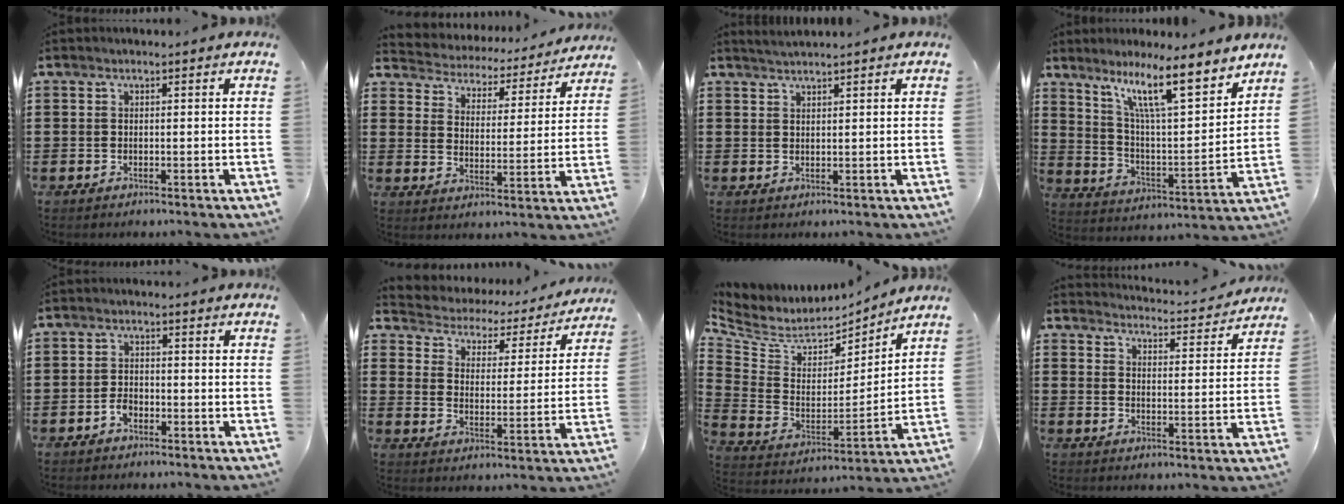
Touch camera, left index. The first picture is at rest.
{"total": 3.7, "force": [3.6, 0.2, -0.5], "torque": [-0.017, -0.035, 0.054]}
{"total": 1.5, "force": [1.4, -0.2, 0.4], "torque": [-0.009, 0.002, 0.028]}
{"total": 12.2, "force": [8.7, 1.8, 8.3], "torque": [-0.162, -0.042, 0.143]}
{"total": 2.0, "force": [-1.2, 1.3, 1.0], "torque": [-0.024, 0.001, -0.025]}
{"total": 2.9, "force": [2.8, 0.8, -0.2], "torque": [-0.020, -0.026, 0.036]}
{"total": 6.1, "force": [5.0, 3.1, 1.6], "torque": [-0.065, -0.040, 0.086]}
{"total": 3.5, "force": [3.4, -0.5, 0.2], "torque": [-0.015, -0.034, 0.053]}